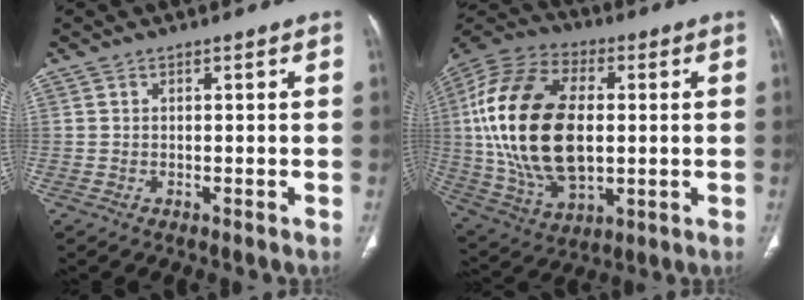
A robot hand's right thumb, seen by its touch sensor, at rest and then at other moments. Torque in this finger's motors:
{"motor_torque": [0.04, 2.61, 2.77, 0.00, 0.41]}